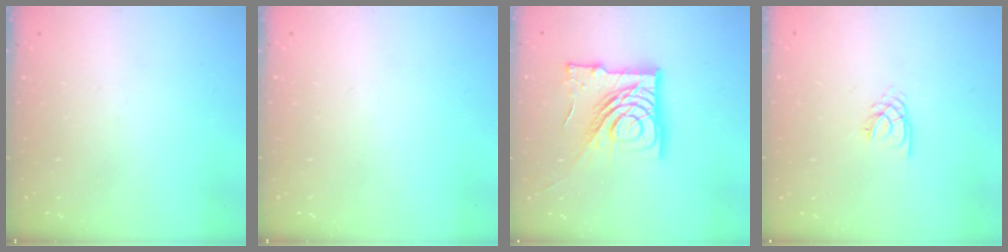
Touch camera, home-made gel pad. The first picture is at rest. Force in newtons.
{"total": 0.0}
{"total": 23.5, "press": 23.3, "slide": 2.7}
{"total": 2.8, "press": 2.7, "slide": 0.3}